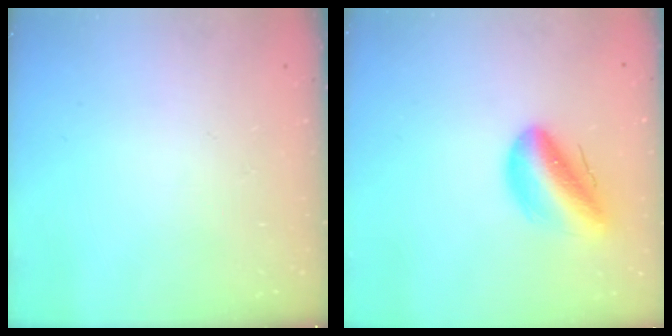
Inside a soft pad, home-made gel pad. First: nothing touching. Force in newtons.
{"total": 12.6, "press": 12.0, "slide": 3.7}